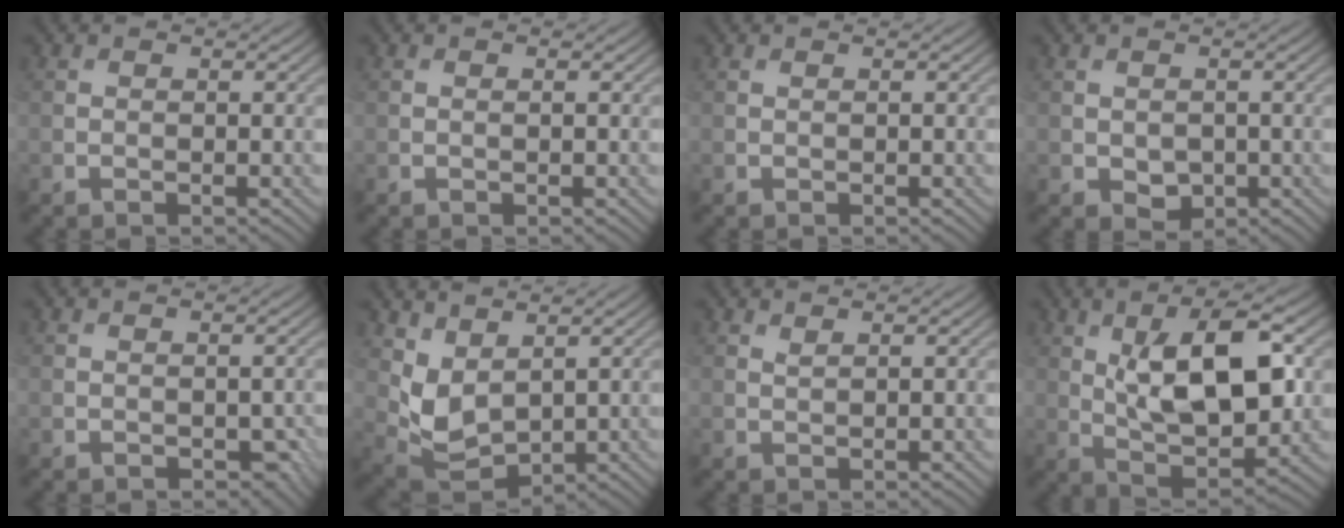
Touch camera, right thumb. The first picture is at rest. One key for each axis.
{"total": 0.0}
{"total": 0.0}
{"total": 2.1, "fx": -0.4, "fy": 1.6, "fz": 1.2, "tx": -0.027, "ty": -0.010, "tz": -0.001}
{"total": 1.6, "fx": -0.5, "fy": 1.0, "fz": 1.1, "tx": -0.018, "ty": -0.010, "tz": -0.002}
{"total": 5.5, "fx": 2.3, "fy": 3.2, "fz": 3.8, "tx": -0.096, "ty": -0.011, "tz": 0.053}
{"total": 0.7, "fx": 0.6, "fy": 0.0, "fz": 0.3, "tx": -0.008, "ty": 0.002, "tz": 0.014}
{"total": 13.0, "fx": 2.9, "fy": 5.3, "fz": 11.5, "tx": -0.199, "ty": 0.000, "tz": 0.049}